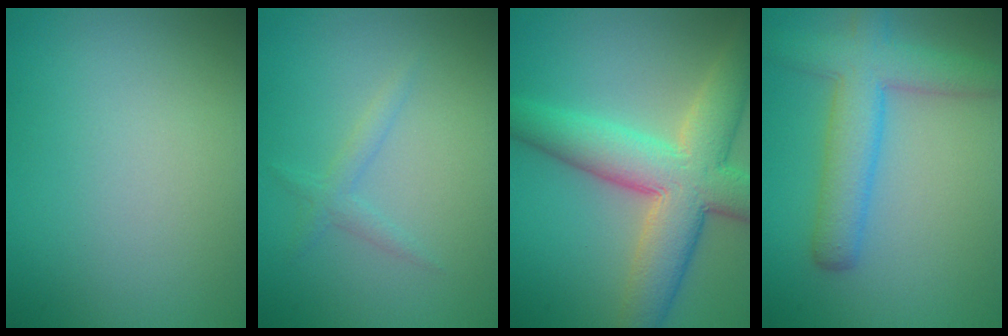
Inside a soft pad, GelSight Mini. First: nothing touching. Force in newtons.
{"total": 1.3, "press": 1.3, "slide": 0.0}
{"total": 9.2, "press": 9.2, "slide": 0.6}
{"total": 5.5, "press": 5.4, "slide": 0.2}